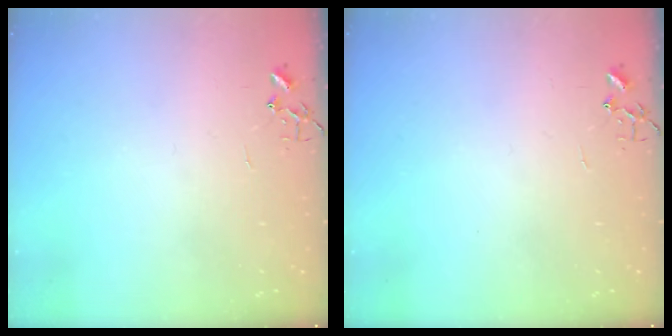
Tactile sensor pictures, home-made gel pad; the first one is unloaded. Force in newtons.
{"total": 0.0}